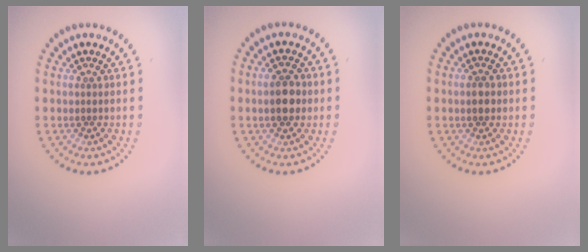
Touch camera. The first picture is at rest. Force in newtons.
{"total": 3.1, "press": 3.1, "slide": 0.1}
{"total": 1.8, "press": 1.8, "slide": 0.0}